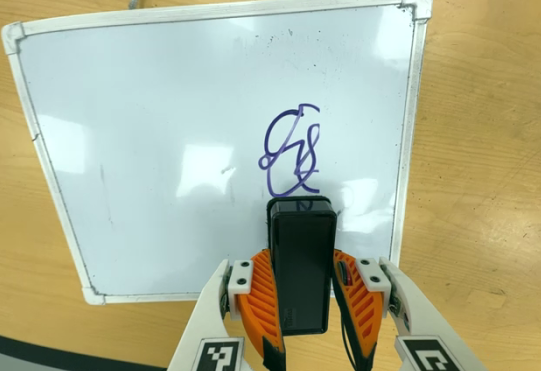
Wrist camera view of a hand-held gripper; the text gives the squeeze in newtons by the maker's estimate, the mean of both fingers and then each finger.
{"total": 5.5, "left": 4.7, "right": 6.3}